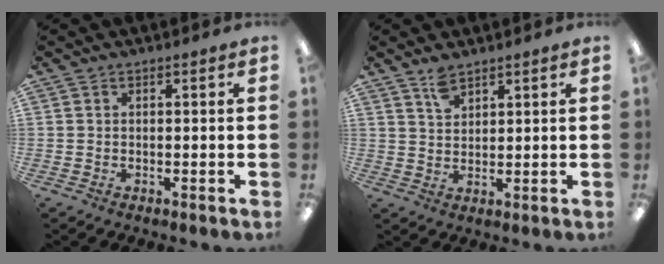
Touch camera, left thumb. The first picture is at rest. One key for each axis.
{"total": 4.2, "fx": 3.3, "fy": 1.8, "fz": 1.8, "tx": -0.034, "ty": -0.010, "tz": 0.061}